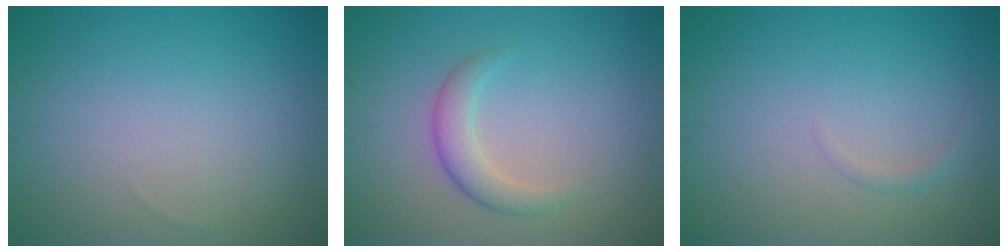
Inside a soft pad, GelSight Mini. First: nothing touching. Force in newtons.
{"total": 2.4, "press": 2.4, "slide": 0.2}
{"total": 0.7, "press": 0.7, "slide": 0.1}